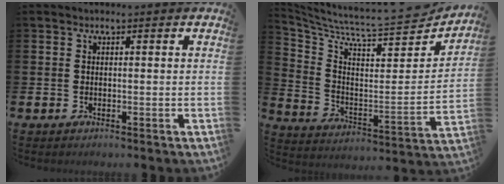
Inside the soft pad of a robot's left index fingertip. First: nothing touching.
{"total": 7.5, "force": [6.6, 1.6, 3.1], "torque": [-0.086, -0.070, 0.104]}